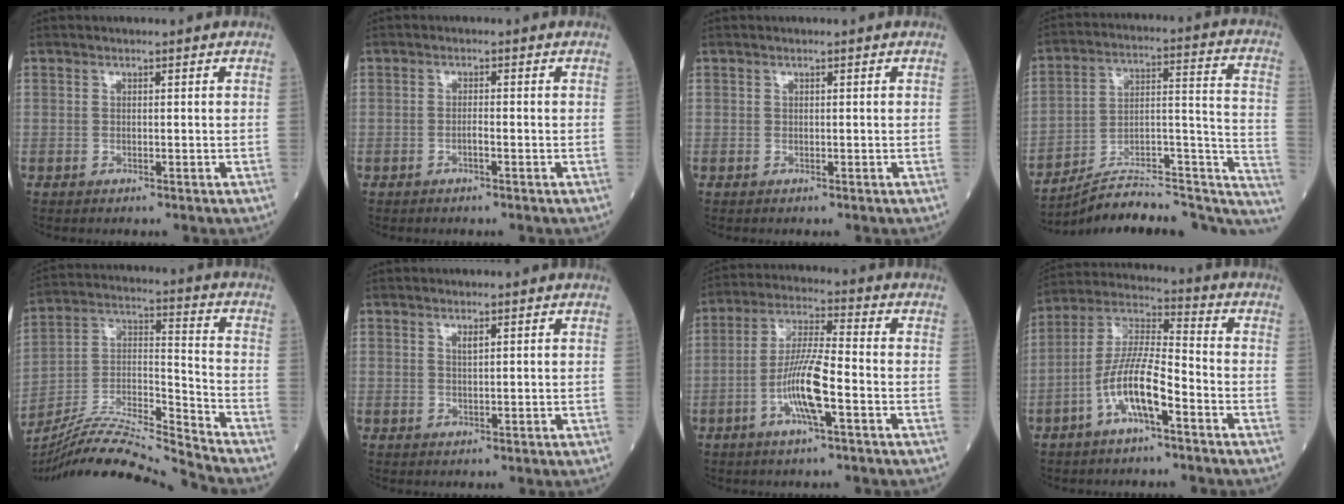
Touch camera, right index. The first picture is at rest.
{"total": 1.1, "force": [-0.7, 0.0, 0.9], "torque": [-0.018, 0.002, -0.013]}
{"total": 0.0}
{"total": 21.7, "force": [-18.7, 5.0, 9.9], "torque": [-0.091, 0.063, -0.271]}
{"total": 17.4, "force": [-16.5, -1.9, 5.3], "torque": [-0.094, 0.015, -0.296]}
{"total": 0.9, "force": [0.5, 0.1, 0.7], "torque": [-0.015, -0.002, 0.010]}
{"total": 9.3, "force": [-3.3, 0.8, 8.7], "torque": [-0.169, 0.001, -0.067]}
{"total": 10.3, "force": [-4.5, 2.0, 9.0], "torque": [-0.187, 0.012, -0.088]}